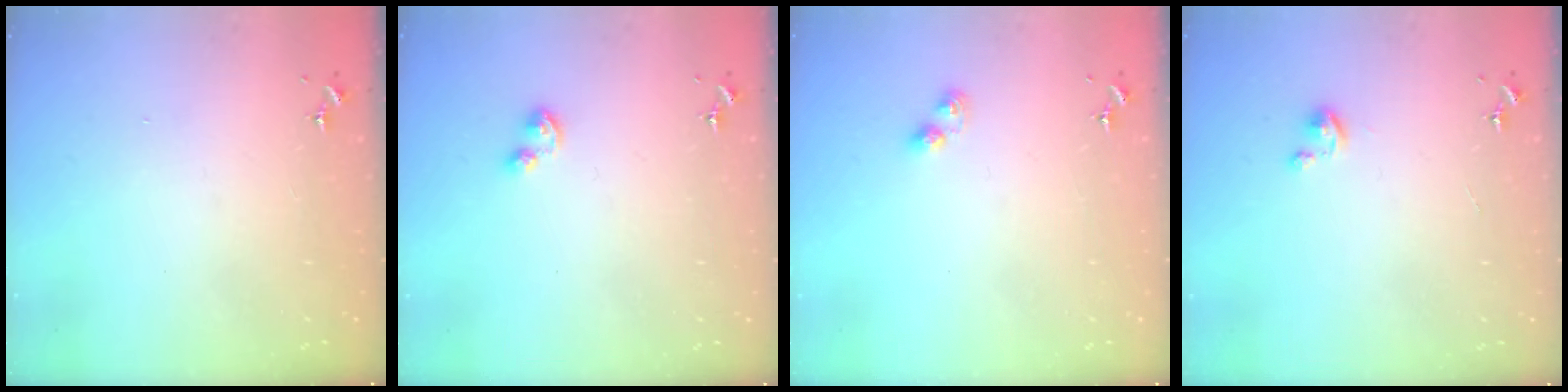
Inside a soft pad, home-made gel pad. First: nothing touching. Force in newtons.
{"total": 3.0, "press": 3.0, "slide": 0.4}
{"total": 3.4, "press": 3.4, "slide": 0.5}
{"total": 2.3, "press": 2.2, "slide": 0.2}